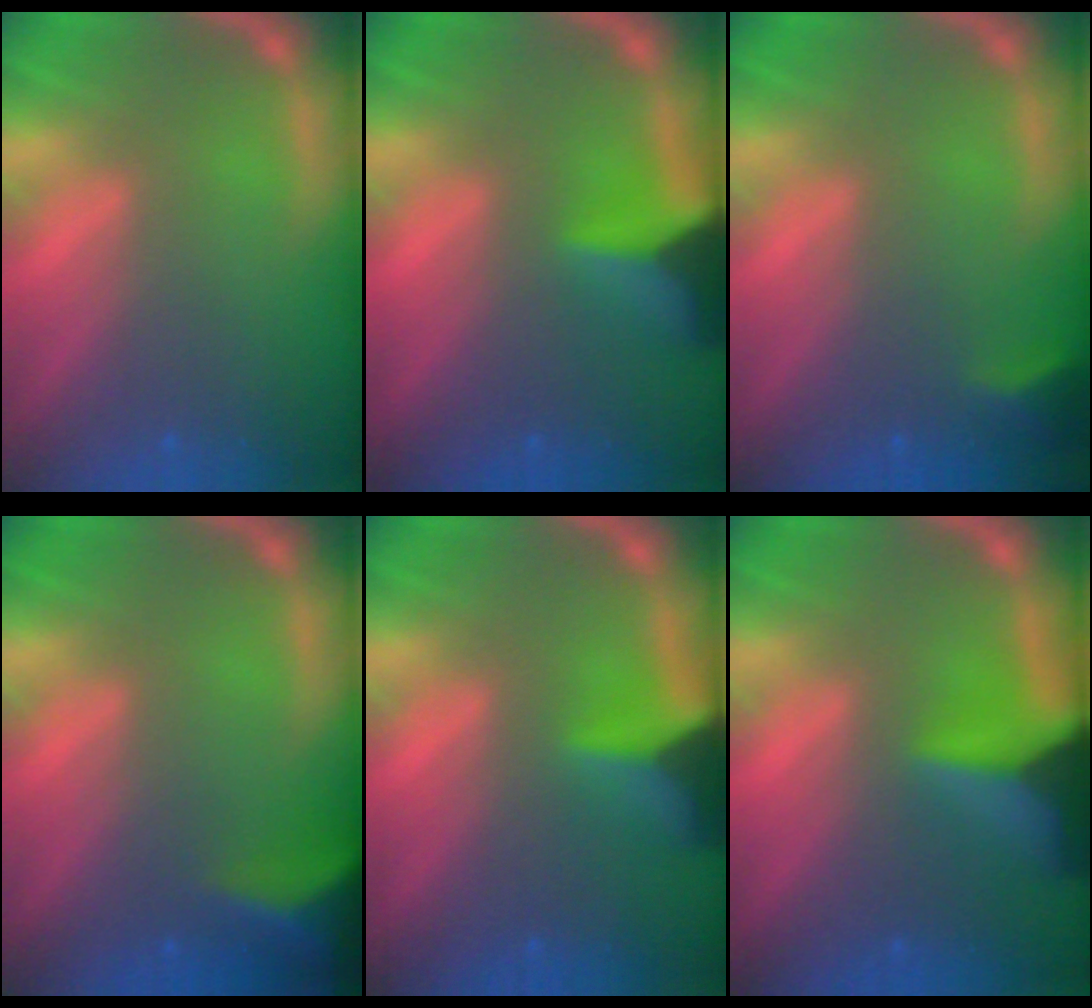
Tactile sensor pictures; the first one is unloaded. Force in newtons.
{"total": 6.0}
{"total": 1.9}
{"total": 6.0}
{"total": 5.4}
{"total": 8.9}